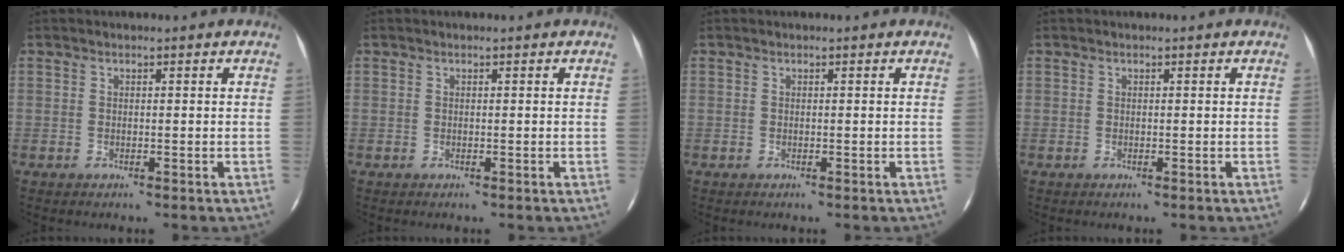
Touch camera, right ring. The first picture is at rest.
{"total": 0.0}
{"total": 0.0}
{"total": 0.0}